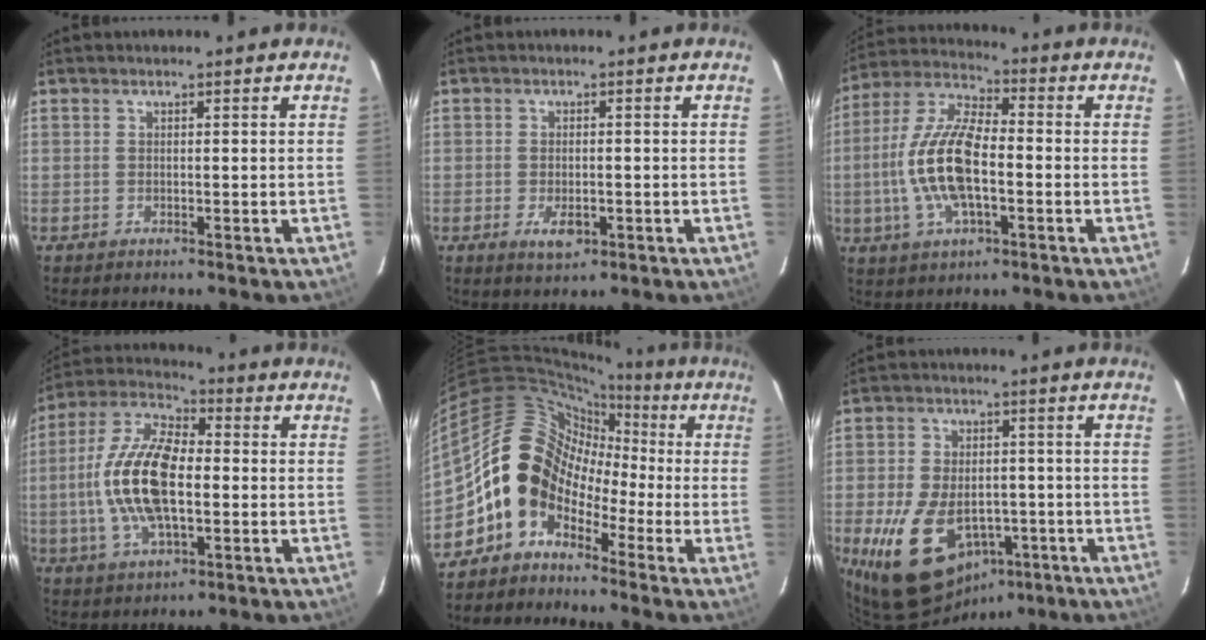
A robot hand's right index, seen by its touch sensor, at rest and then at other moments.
{"total": 4.0, "force": [-1.5, 2.0, 3.1], "torque": [-0.060, -0.008, -0.021]}
{"total": 14.6, "force": [-2.5, 5.7, 13.2], "torque": [-0.277, 0.005, -0.052]}
{"total": 16.5, "force": [-1.3, 7.4, 14.7], "torque": [-0.302, 0.010, -0.030]}
{"total": 12.1, "force": [-5.1, 9.9, 4.8], "torque": [-0.091, 0.039, -0.113]}
{"total": 17.2, "force": [-6.9, 11.2, 11.1], "torque": [-0.238, -0.009, -0.096]}